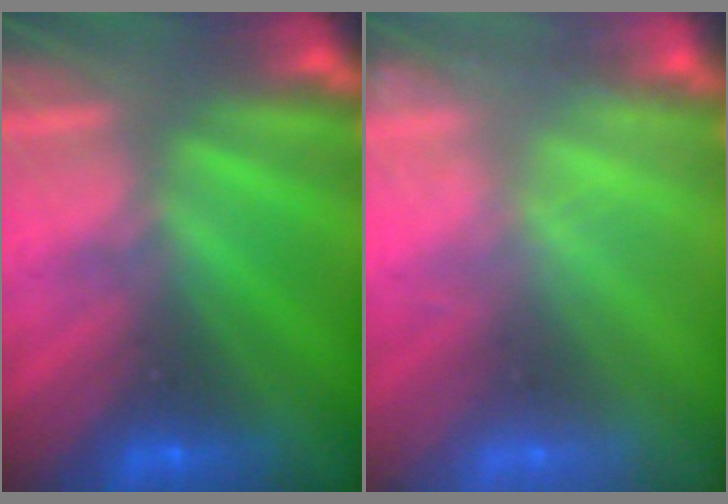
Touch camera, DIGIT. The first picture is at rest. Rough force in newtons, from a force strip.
{"total": 1.9}